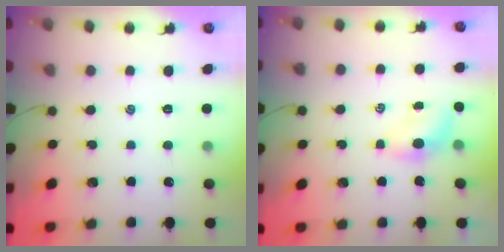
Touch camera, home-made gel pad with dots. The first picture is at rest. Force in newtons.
{"total": 4.3, "press": 4.1, "slide": 1.0}